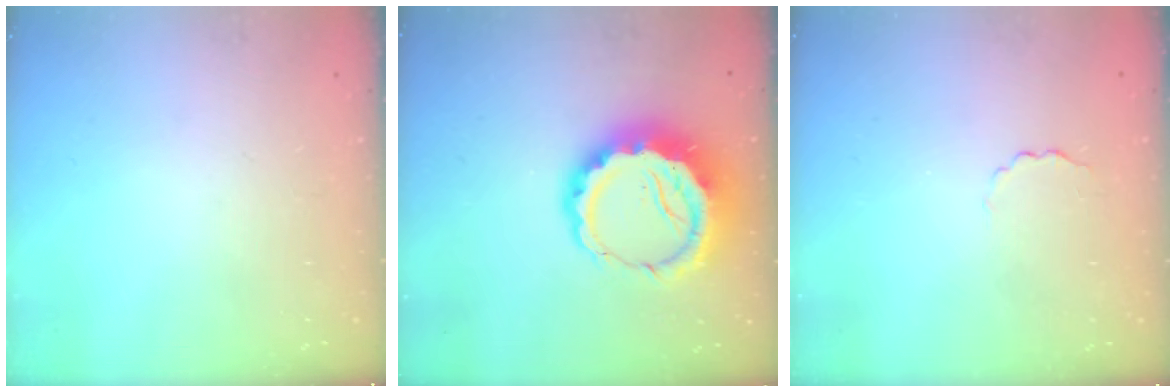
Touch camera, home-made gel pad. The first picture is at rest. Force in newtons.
{"total": 13.0, "press": 12.7, "slide": 2.8}
{"total": 1.5, "press": 1.4, "slide": 0.5}